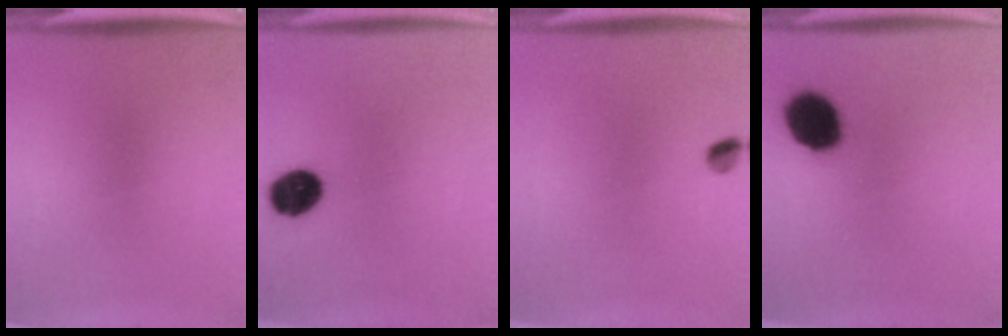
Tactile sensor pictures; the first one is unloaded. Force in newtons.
{"total": 9.4}
{"total": 2.3}
{"total": 12.6}